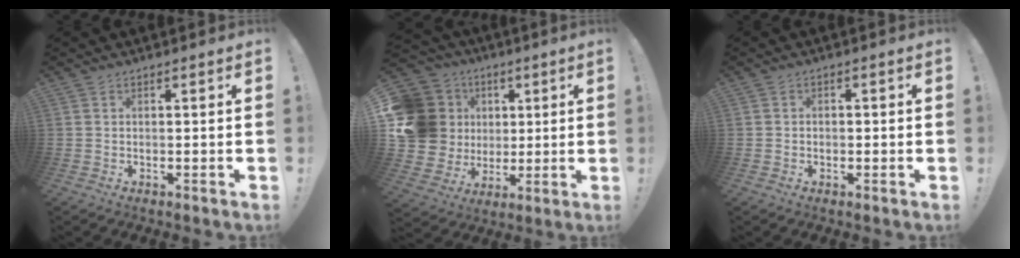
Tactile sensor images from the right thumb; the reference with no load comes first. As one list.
[{"total": 20.3, "force": [3.2, 17.5, 9.8], "torque": [-0.196, -0.004, 0.096]}, {"total": 1.6, "force": [-0.9, 1.2, 0.6], "torque": [-0.012, 0.008, -0.016]}]